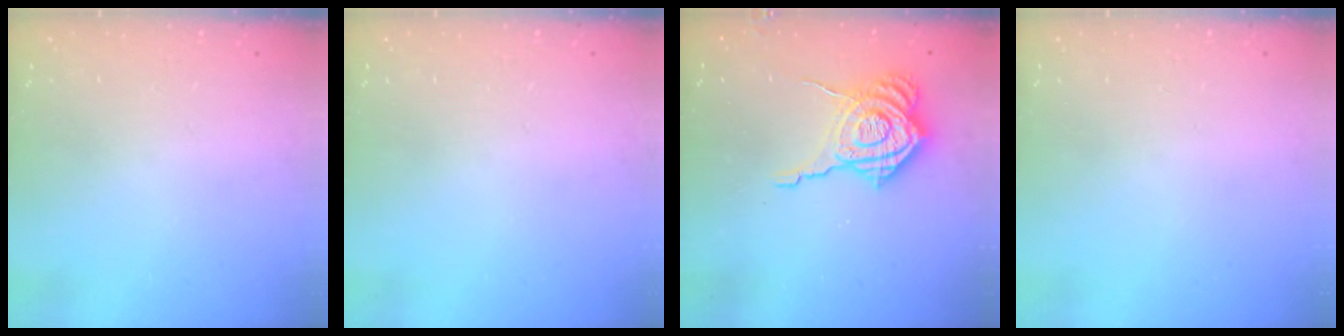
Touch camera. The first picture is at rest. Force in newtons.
{"total": 0.0}
{"total": 13.1, "press": 13.1, "slide": 0.9}
{"total": 0.0}